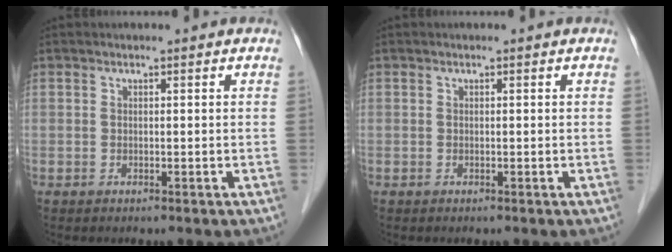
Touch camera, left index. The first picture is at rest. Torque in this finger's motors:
{"motor_torque": [0.00, 0.00, 0.00, 0.00]}